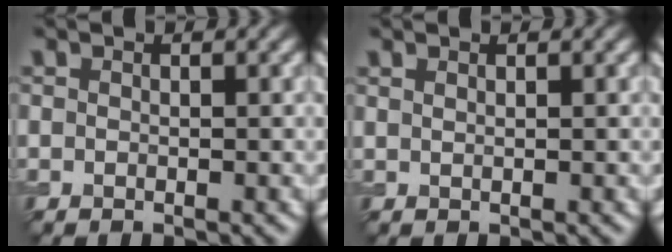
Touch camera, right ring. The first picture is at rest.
{"total": 0.7, "force": [0.6, 0.2, 0.3], "torque": [-0.004, 0.000, 0.008]}